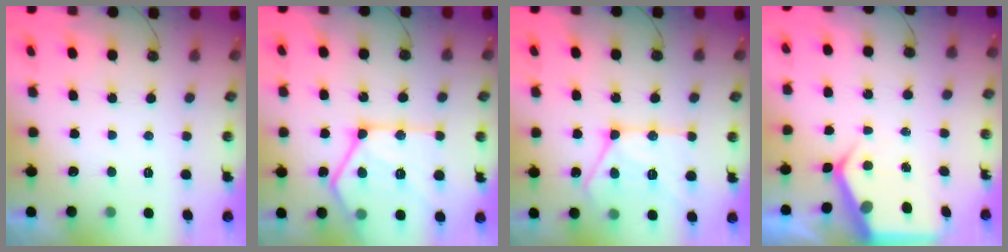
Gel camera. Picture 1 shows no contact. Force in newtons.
{"total": 23.4, "press": 23.2, "slide": 2.5}
{"total": 17.2, "press": 17.1, "slide": 1.5}
{"total": 5.8, "press": 5.7, "slide": 0.8}